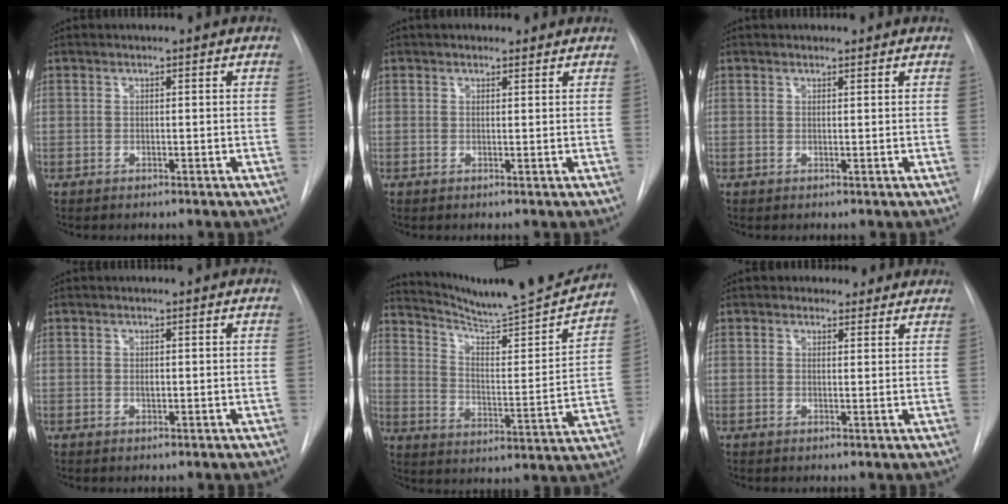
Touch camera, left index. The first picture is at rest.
{"total": 2.5, "force": [2.1, 1.2, 0.7], "torque": [-0.006, 0.018, 0.028]}
{"total": 1.0, "force": [0.9, 0.5, 0.1], "torque": [-0.003, 0.005, 0.013]}
{"total": 0.6, "force": [0.1, 0.4, 0.5], "torque": [-0.008, 0.000, 0.001]}
{"total": 19.8, "force": [18.9, 0.1, 6.2], "torque": [-0.099, -0.061, 0.267]}
{"total": 3.8, "force": [3.1, 2.3, 0.2], "torque": [0.006, 0.004, 0.030]}